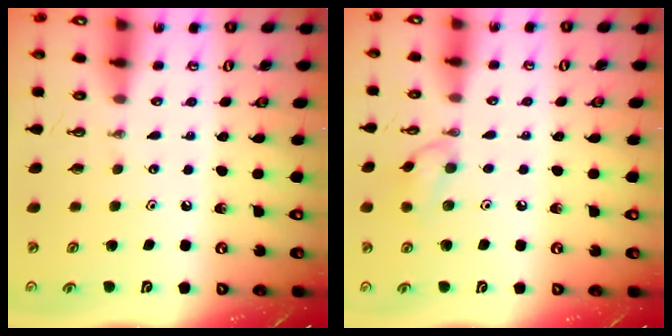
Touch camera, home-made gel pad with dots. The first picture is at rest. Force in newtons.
{"total": 7.9, "press": 7.9, "slide": 0.4}